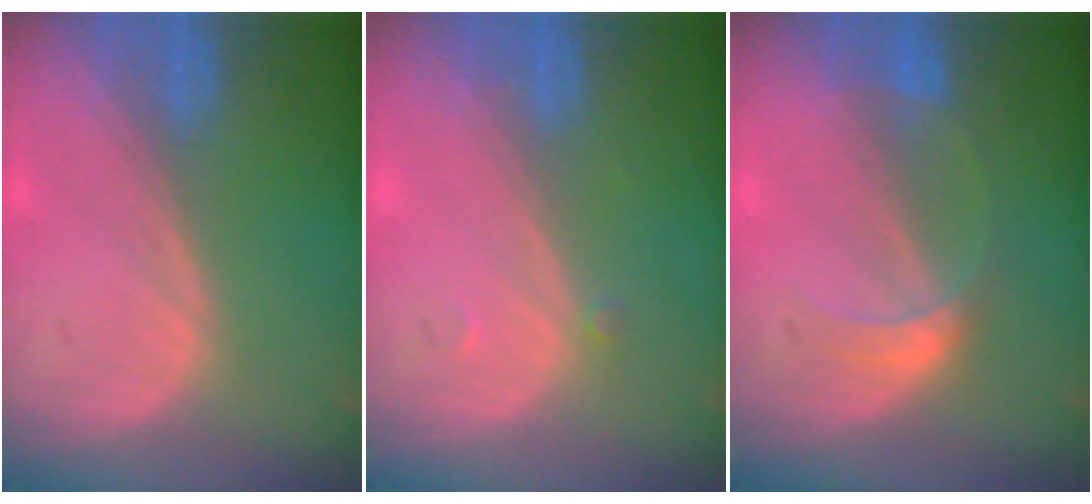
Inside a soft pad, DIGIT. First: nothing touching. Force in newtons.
{"total": 0.7, "press": 0.7, "slide": 0.1}
{"total": 3.3, "press": 3.3, "slide": 0.2}